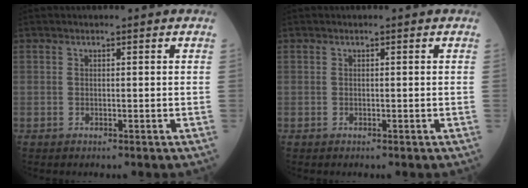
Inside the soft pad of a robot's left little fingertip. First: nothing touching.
{"total": 0.0}